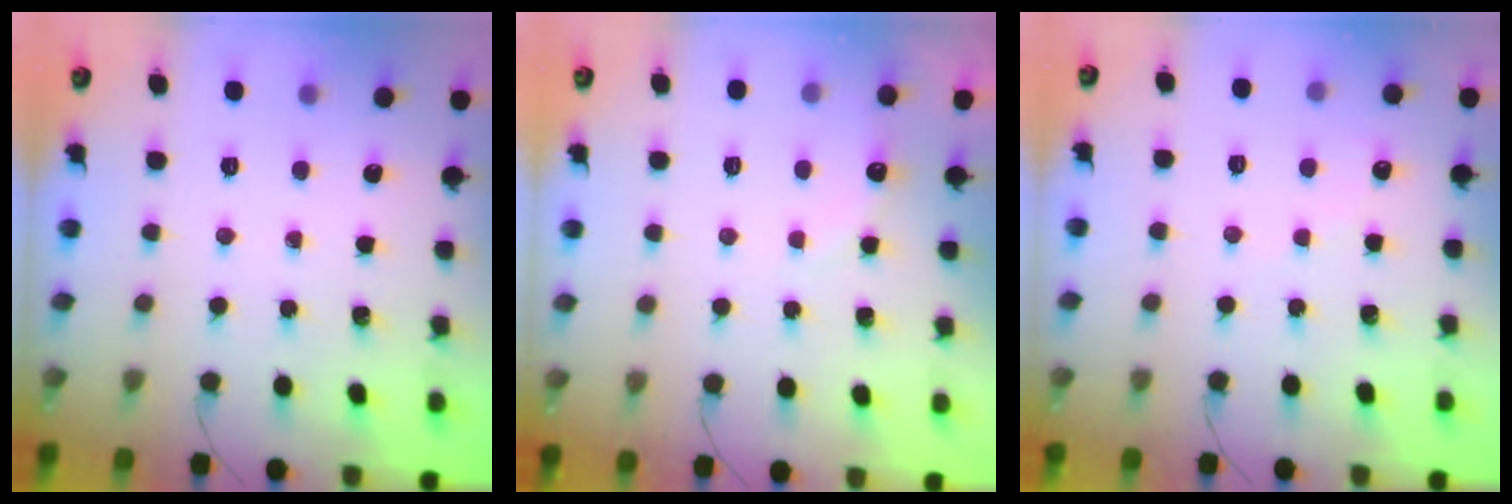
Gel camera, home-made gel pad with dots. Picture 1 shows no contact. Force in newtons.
{"total": 6.1, "press": 6.0, "slide": 1.3}
{"total": 4.2, "press": 4.1, "slide": 1.0}